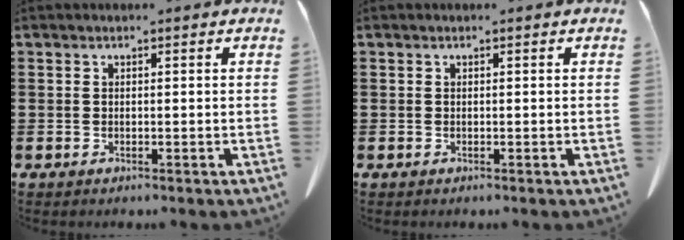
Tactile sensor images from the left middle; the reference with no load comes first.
{"total": 0.0}